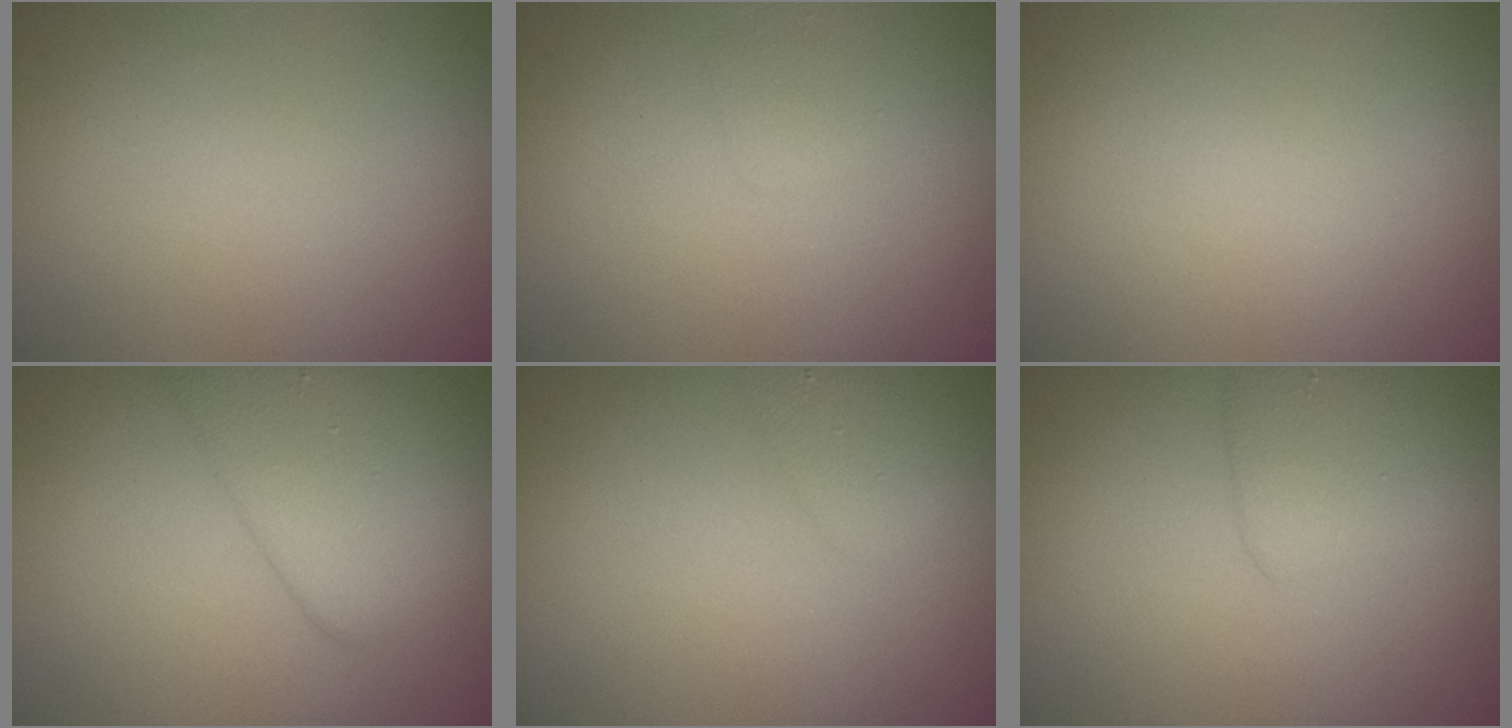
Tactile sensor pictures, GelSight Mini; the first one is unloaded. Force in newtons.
{"total": 0.8, "press": 0.8, "slide": 0.1}
{"total": 0.0}
{"total": 5.4, "press": 5.4, "slide": 0.2}
{"total": 1.9, "press": 1.9, "slide": 0.1}
{"total": 3.1, "press": 3.1, "slide": 0.1}